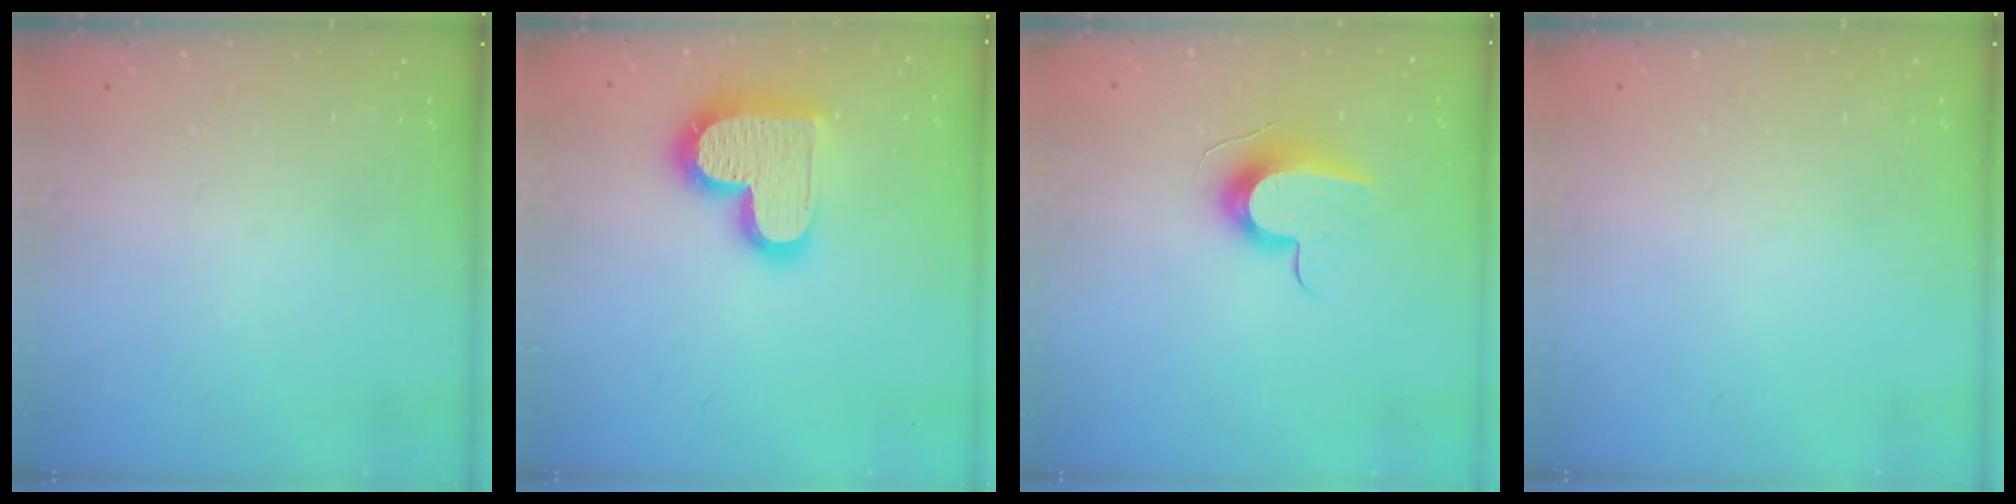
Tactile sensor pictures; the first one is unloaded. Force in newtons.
{"total": 17.7, "press": 17.6, "slide": 1.3}
{"total": 10.8, "press": 10.8, "slide": 0.2}
{"total": 0.0}